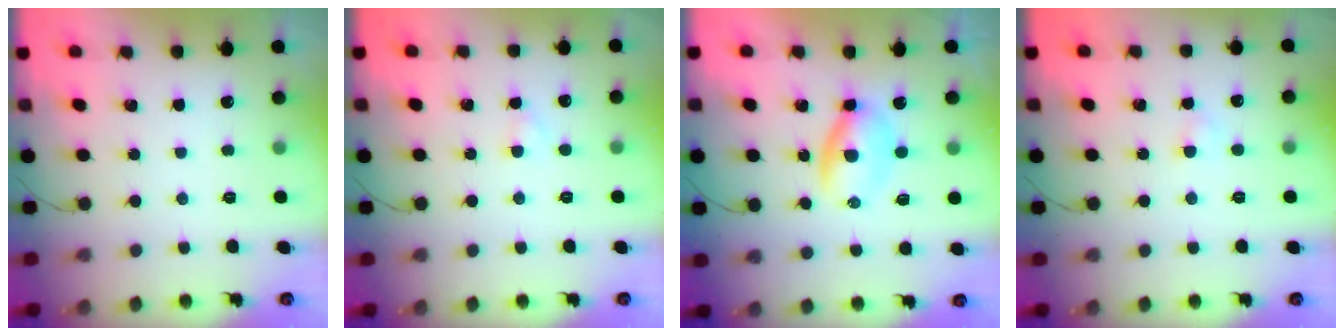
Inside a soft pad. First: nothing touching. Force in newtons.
{"total": 1.6, "press": 1.4, "slide": 0.7}
{"total": 3.7, "press": 3.6, "slide": 1.0}
{"total": 2.3, "press": 2.2, "slide": 0.9}